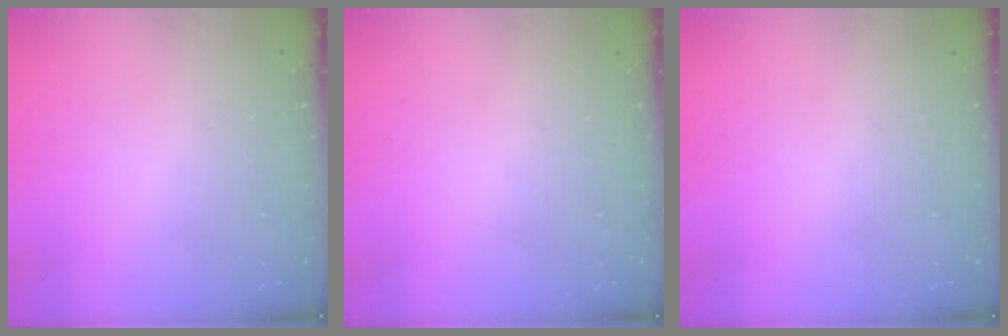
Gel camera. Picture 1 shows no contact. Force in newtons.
{"total": 0.0}
{"total": 0.0}